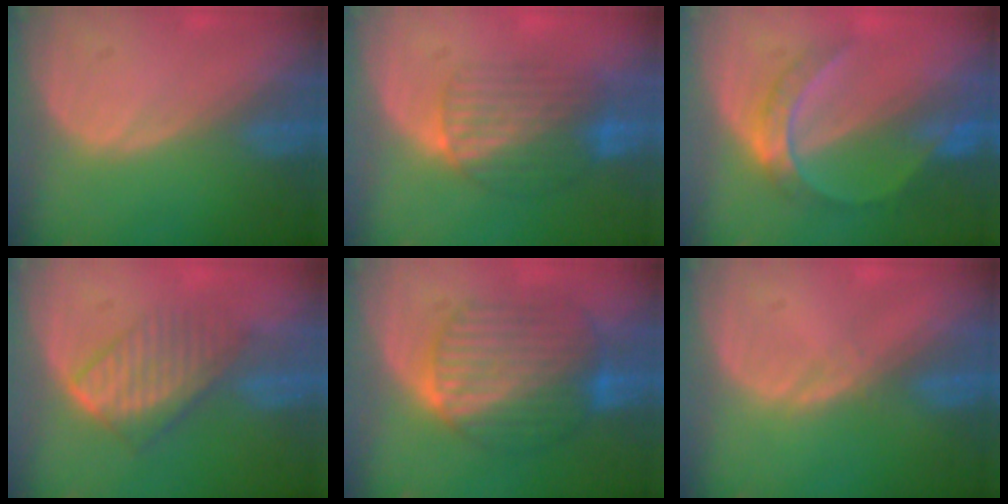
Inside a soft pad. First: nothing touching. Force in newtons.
{"total": 6.9, "press": 6.8, "slide": 1.3}
{"total": 5.8, "press": 5.6, "slide": 1.2}
{"total": 6.3, "press": 6.1, "slide": 1.2}
{"total": 10.0, "press": 9.9, "slide": 0.9}
{"total": 0.6, "press": 0.6, "slide": 0.1}